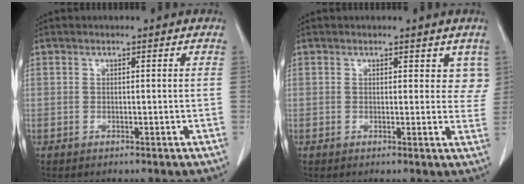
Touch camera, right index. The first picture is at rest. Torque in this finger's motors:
{"motor_torque": [-0.14, 0.06, 0.02, -0.01]}